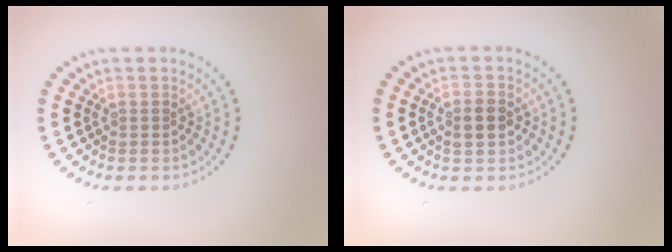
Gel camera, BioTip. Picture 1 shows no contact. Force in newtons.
{"total": 2.1, "press": 2.1, "slide": 0.2}